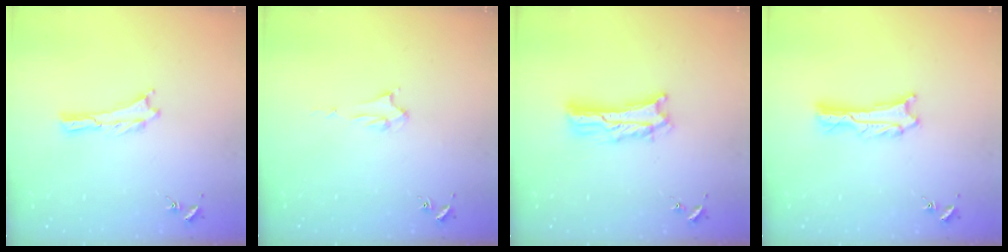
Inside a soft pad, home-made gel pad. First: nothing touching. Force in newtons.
{"total": 1.9, "press": 1.9, "slide": 0.1}
{"total": 5.1, "press": 5.1, "slide": 0.5}
{"total": 1.2, "press": 1.2, "slide": 0.1}